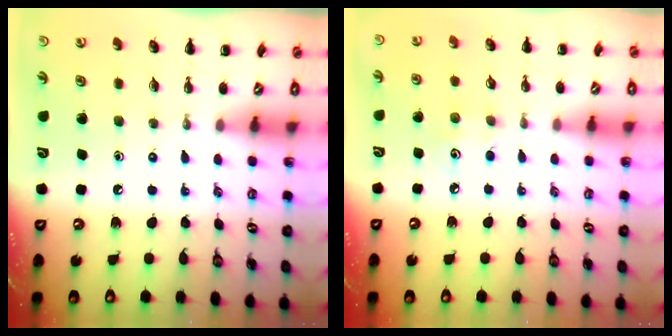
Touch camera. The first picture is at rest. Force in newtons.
{"total": 3.7, "press": 3.6, "slide": 0.9}